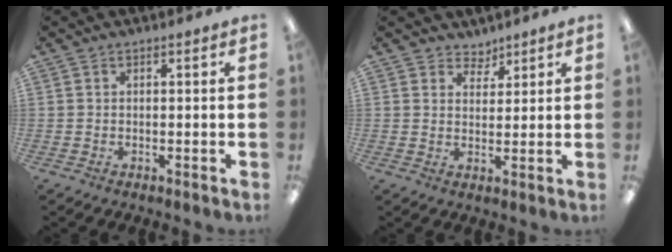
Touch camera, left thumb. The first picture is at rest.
{"total": 3.7, "force": [3.2, 1.9, -0.1], "torque": [0.008, -0.021, 0.058]}